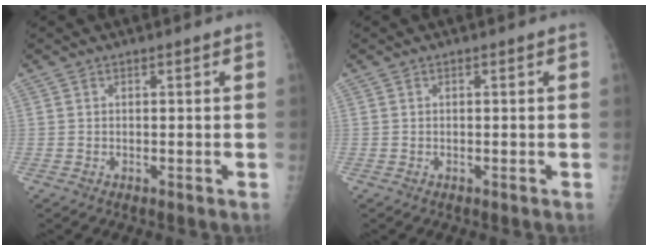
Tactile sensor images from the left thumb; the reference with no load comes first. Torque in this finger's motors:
{"motor_torque": [0.03, 0.03, 0.02, -0.02, 0.00]}